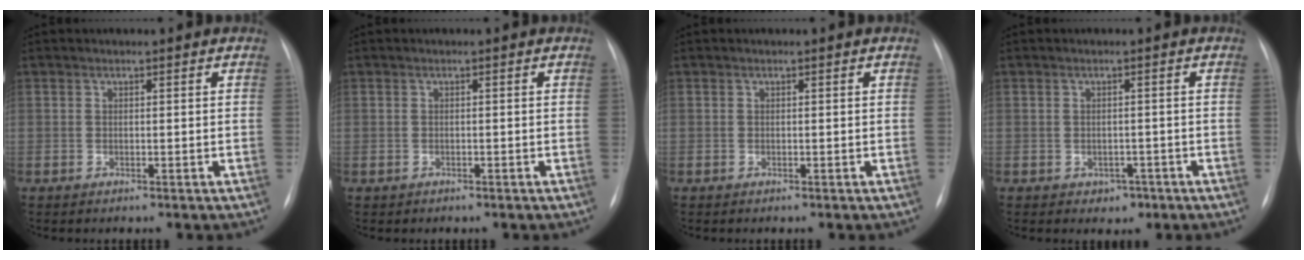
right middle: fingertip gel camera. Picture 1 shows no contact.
{"total": 0.5, "force": [-0.3, 0.4, 0.0], "torque": [-0.007, 0.003, -0.004]}
{"total": 0.0}
{"total": 2.2, "force": [-1.1, 1.8, 0.8], "torque": [-0.006, 0.005, -0.007]}